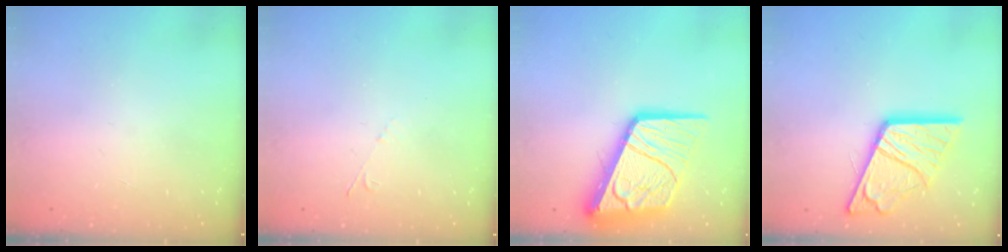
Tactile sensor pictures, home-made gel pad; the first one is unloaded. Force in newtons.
{"total": 2.9, "press": 2.8, "slide": 0.4}
{"total": 21.5, "press": 21.4, "slide": 2.5}
{"total": 18.5, "press": 18.4, "slide": 2.2}